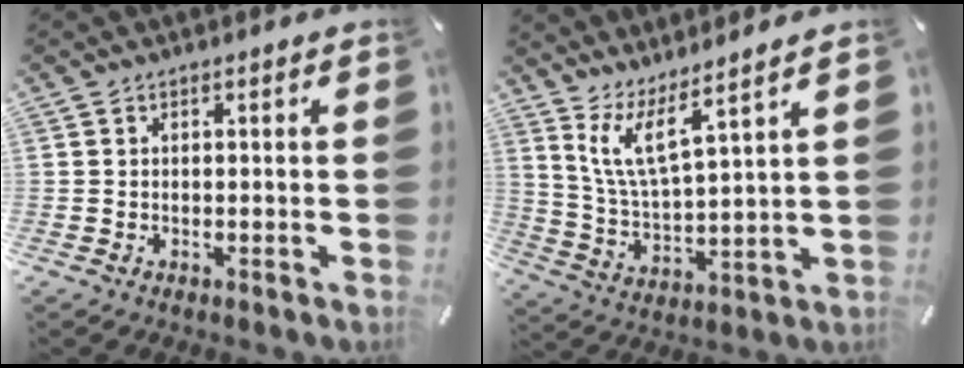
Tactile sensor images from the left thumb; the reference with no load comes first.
{"total": 9.0, "force": [7.0, 1.2, 5.5], "torque": [-0.130, -0.034, 0.128]}